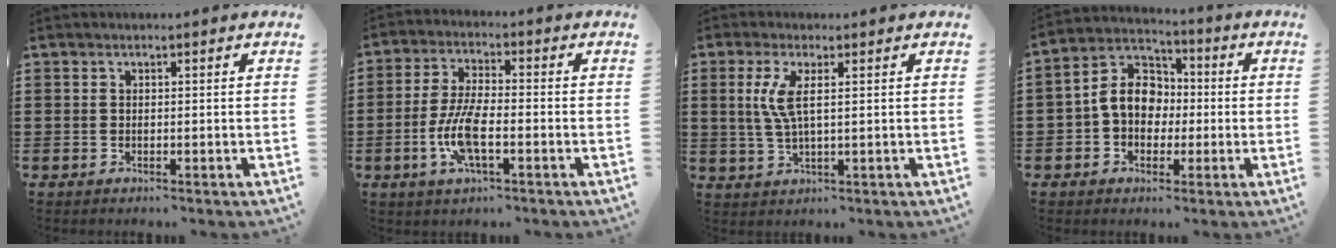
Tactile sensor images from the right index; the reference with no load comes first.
{"total": 8.0, "force": [-2.4, 2.3, 7.2], "torque": [-0.161, -0.015, -0.047]}
{"total": 4.6, "force": [1.0, 0.9, 4.4], "torque": [-0.111, -0.010, 0.010]}
{"total": 8.3, "force": [-0.3, 6.6, 5.0], "torque": [-0.129, 0.014, -0.010]}